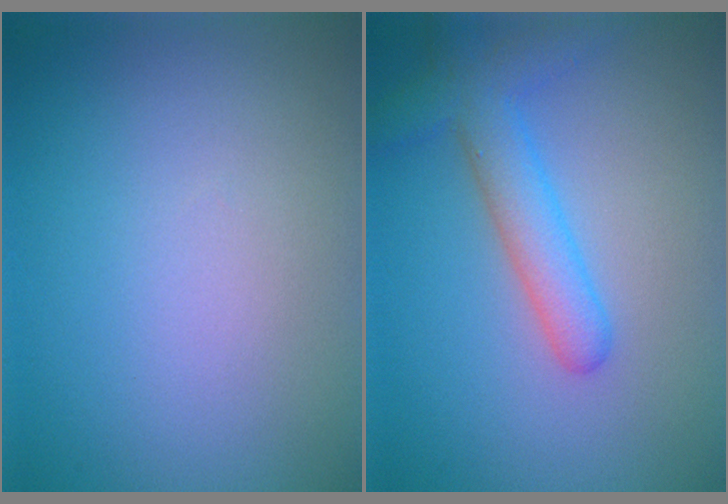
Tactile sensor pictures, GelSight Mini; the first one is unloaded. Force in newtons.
{"total": 4.0, "press": 4.0, "slide": 0.2}